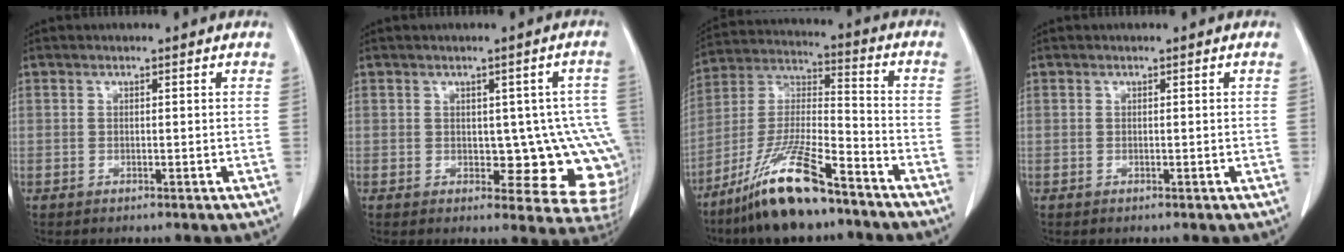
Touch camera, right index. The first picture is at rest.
{"total": 10.2, "force": [-0.6, 4.4, 9.2], "torque": [-0.092, 0.004, 0.002]}
{"total": 15.8, "force": [-11.1, 2.4, 11.0], "torque": [-0.226, -0.018, -0.202]}
{"total": 0.0}